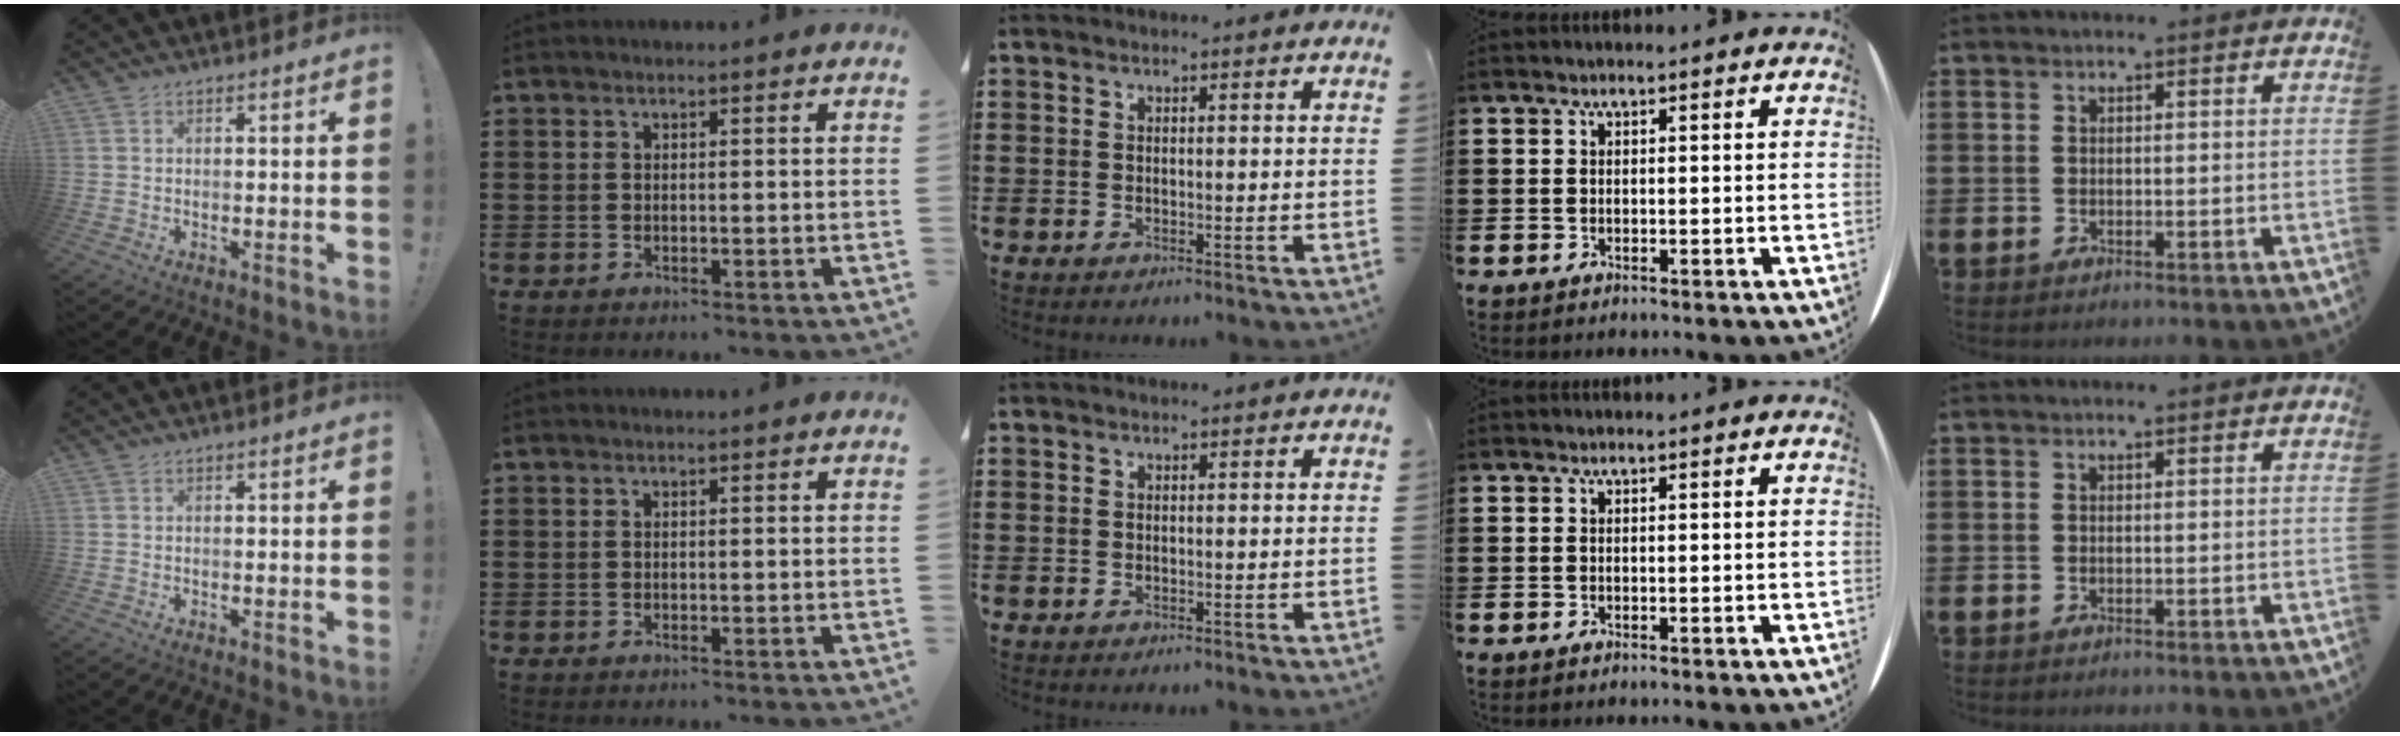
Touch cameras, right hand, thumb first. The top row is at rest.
{}